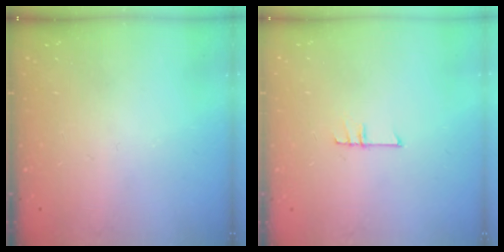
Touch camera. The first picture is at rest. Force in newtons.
{"total": 5.5, "press": 5.4, "slide": 0.6}